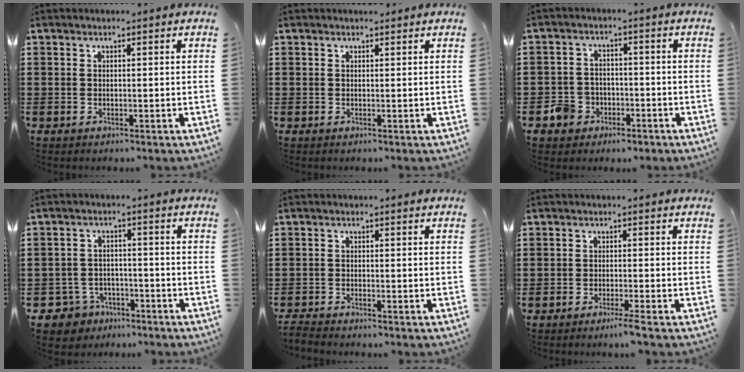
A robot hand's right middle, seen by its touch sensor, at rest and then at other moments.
{"total": 0.0}
{"total": 4.4, "force": [-2.5, 3.5, 1.1], "torque": [-0.032, 0.005, -0.050]}
{"total": 4.0, "force": [-3.5, 2.1, 0.3], "torque": [-0.037, -0.001, -0.078]}
{"total": 1.7, "force": [-1.7, -0.1, 0.1], "torque": [-0.004, 0.000, -0.035]}
{"total": 2.1, "force": [-1.6, -0.2, 1.4], "torque": [-0.021, -0.001, -0.029]}